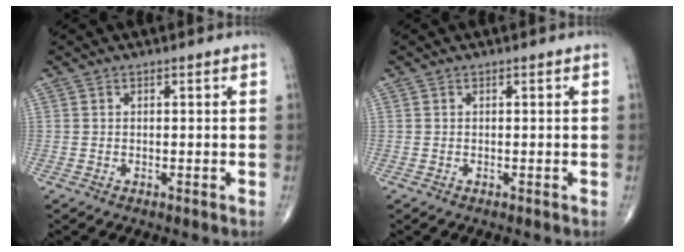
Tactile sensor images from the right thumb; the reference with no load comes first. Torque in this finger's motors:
{"motor_torque": [-0.42, -0.20, 0.28, 0.14, -0.04]}